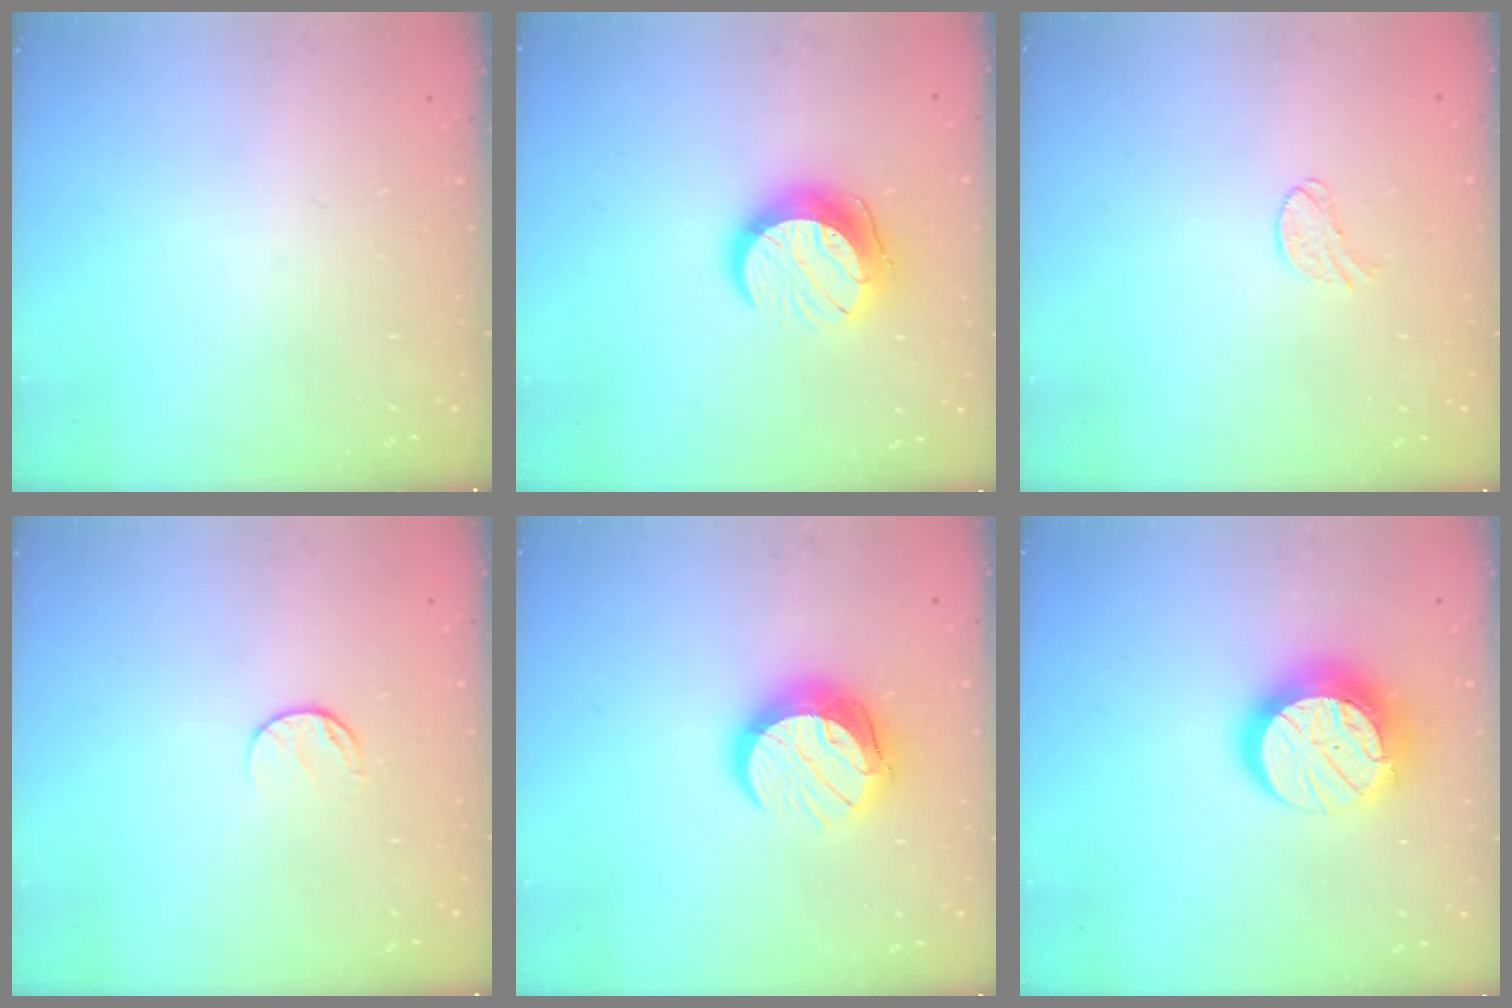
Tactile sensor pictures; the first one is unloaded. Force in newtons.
{"total": 12.5, "press": 12.5, "slide": 0.9}
{"total": 5.3, "press": 5.3, "slide": 0.5}
{"total": 6.8, "press": 6.7, "slide": 0.8}
{"total": 12.5, "press": 12.5, "slide": 1.2}
{"total": 14.8, "press": 14.8, "slide": 0.7}